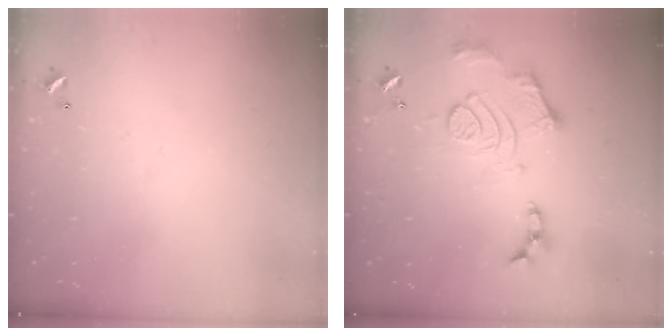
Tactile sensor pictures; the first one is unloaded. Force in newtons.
{"total": 14.9, "press": 14.9, "slide": 1.1}